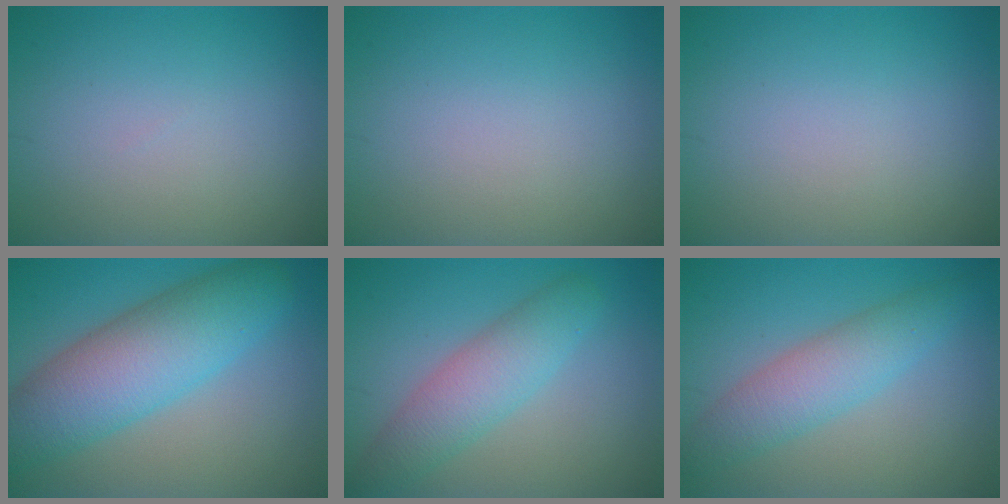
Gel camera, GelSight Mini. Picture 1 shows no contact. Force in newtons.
{"total": 0.0}
{"total": 0.0}
{"total": 8.7, "press": 8.7, "slide": 0.3}
{"total": 4.5, "press": 4.5, "slide": 0.2}
{"total": 4.5, "press": 4.5, "slide": 0.1}